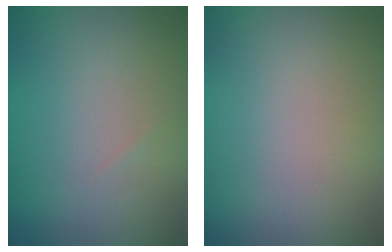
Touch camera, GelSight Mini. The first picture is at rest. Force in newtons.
{"total": 0.0}